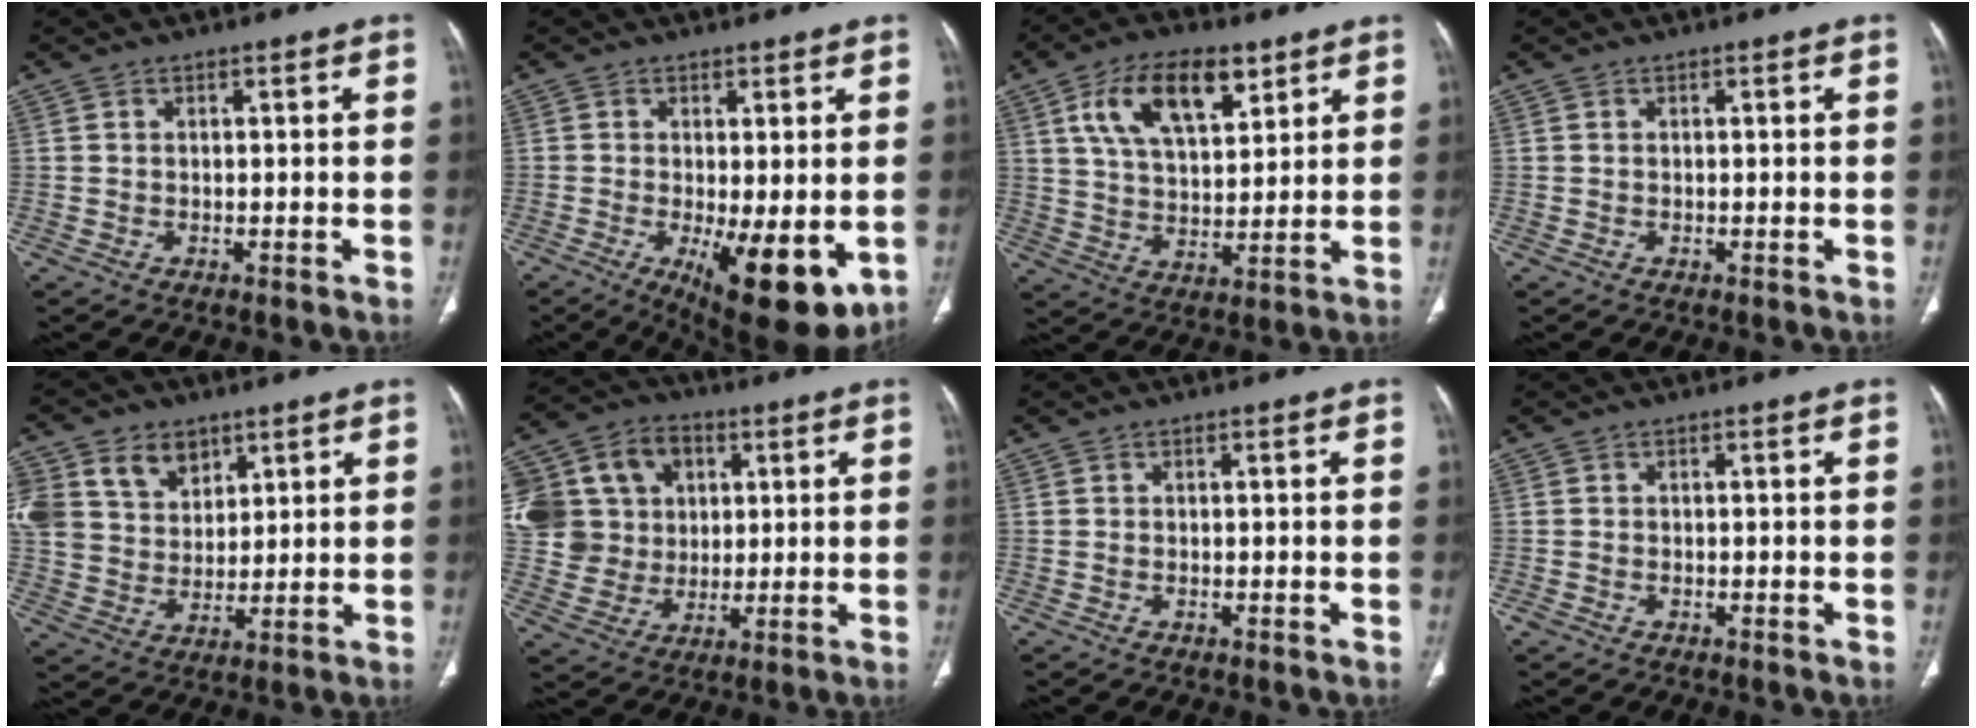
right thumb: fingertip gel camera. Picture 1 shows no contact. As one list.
[{"total": 12.9, "force": [-3.1, 4.4, 11.7], "torque": [-0.164, -0.027, -0.031]}, {"total": 14.5, "force": [7.0, 7.2, 10.4], "torque": [-0.155, -0.018, 0.128]}, {"total": 0.0}, {"total": 18.3, "force": [8.1, 13.9, 8.8], "torque": [-0.196, 0.016, 0.165]}, {"total": 19.6, "force": [4.6, 17.1, 8.4], "torque": [-0.156, 0.037, 0.097]}, {"total": 0.0}, {"total": 0.8, "force": [-0.5, 0.6, 0.3], "torque": [-0.011, 0.002, -0.007]}]